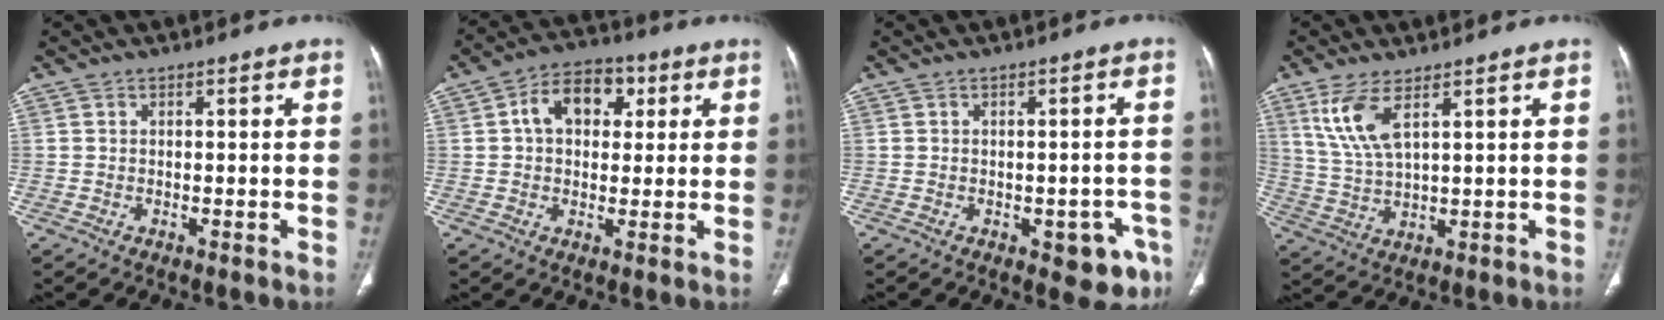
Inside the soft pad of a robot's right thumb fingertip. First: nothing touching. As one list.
[{"total": 10.0, "force": [2.6, 7.1, 6.6], "torque": [-0.078, 0.013, 0.035]}, {"total": 6.7, "force": [-3.1, 3.7, 4.7], "torque": [-0.025, 0.013, -0.031]}, {"total": 7.8, "force": [4.0, 2.4, 6.2], "torque": [-0.139, -0.016, 0.095]}]